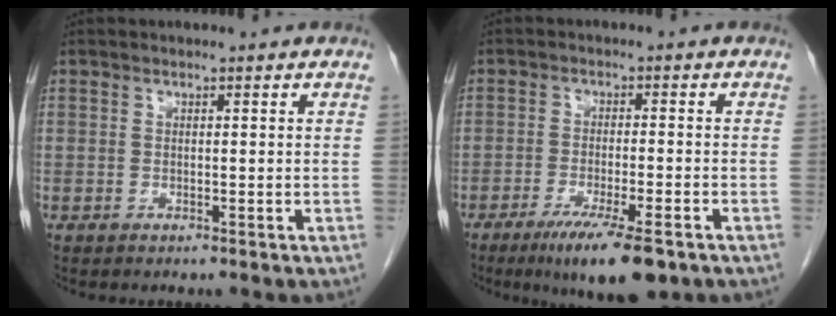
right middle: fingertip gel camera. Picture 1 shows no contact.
{"total": 9.8, "force": [-6.4, 1.3, 7.3], "torque": [-0.115, -0.021, -0.097]}